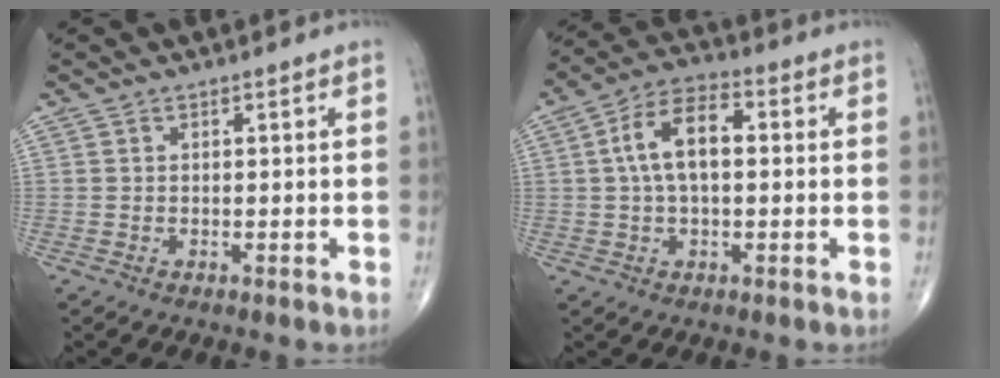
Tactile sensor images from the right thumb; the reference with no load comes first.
{"total": 10.0, "force": [1.1, 5.3, 8.4], "torque": [-0.153, 0.028, 0.013]}